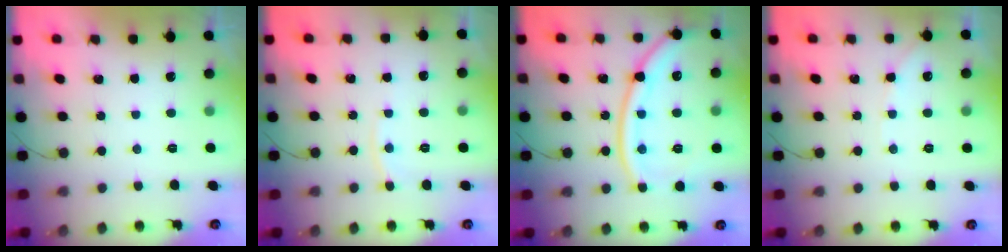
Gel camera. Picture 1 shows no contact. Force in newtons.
{"total": 3.7, "press": 3.7, "slide": 0.3}
{"total": 16.5, "press": 16.5, "slide": 1.5}
{"total": 4.7, "press": 4.6, "slide": 0.7}